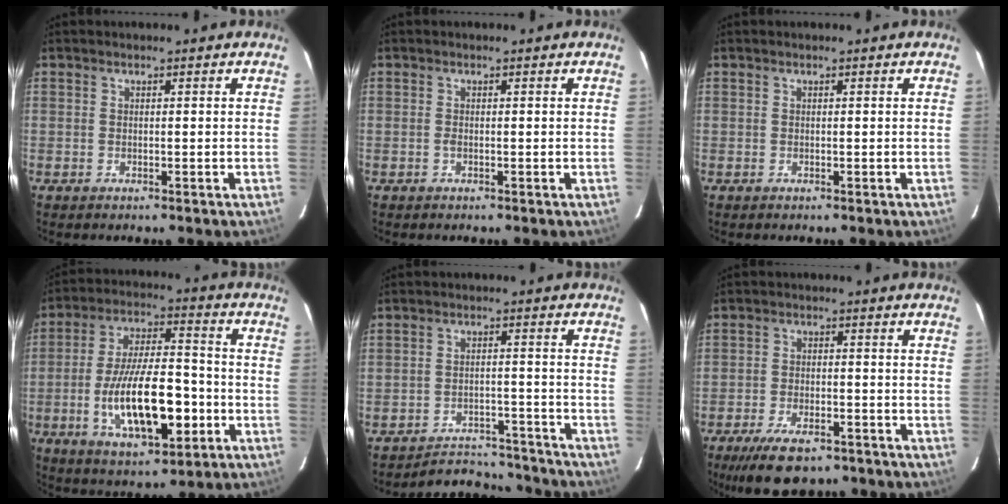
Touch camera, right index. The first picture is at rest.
{"total": 0.5, "force": [-0.2, 0.2, 0.5], "torque": [-0.011, -0.001, -0.004]}
{"total": 0.0}
{"total": 17.8, "force": [-5.1, 6.8, 15.7], "torque": [-0.298, -0.002, -0.074]}
{"total": 11.7, "force": [-11.2, 3.3, 1.4], "torque": [-0.038, 0.030, -0.147]}
{"total": 11.4, "force": [-8.2, 4.6, 6.4], "torque": [-0.141, -0.016, -0.131]}